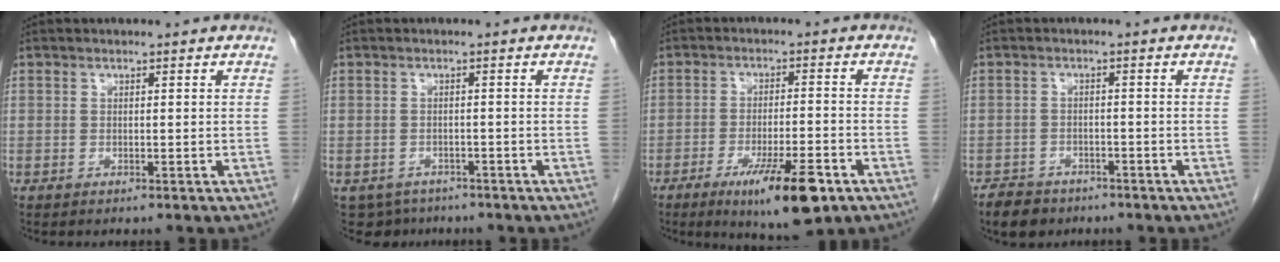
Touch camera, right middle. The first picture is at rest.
{"total": 4.2, "force": [-3.2, 2.8, 0.0], "torque": [0.002, 0.002, -0.045]}
{"total": 10.7, "force": [-5.9, 1.7, 8.8], "torque": [-0.144, -0.020, -0.087]}
{"total": 4.5, "force": [-3.4, 2.7, 1.0], "torque": [-0.022, 0.002, -0.056]}